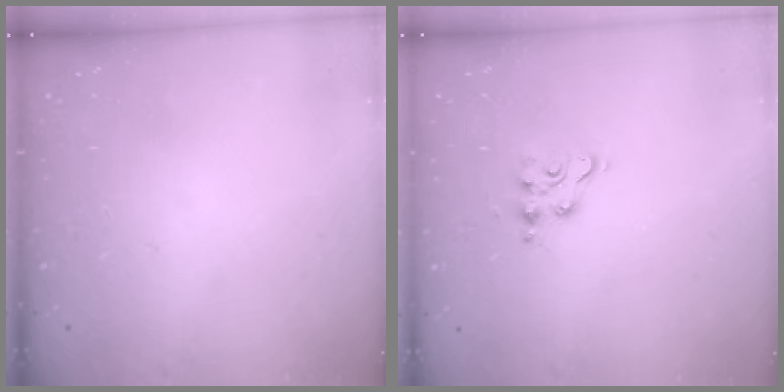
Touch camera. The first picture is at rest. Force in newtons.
{"total": 5.1, "press": 5.1, "slide": 0.4}